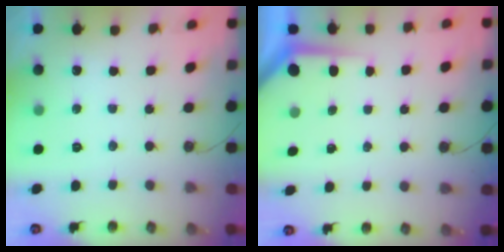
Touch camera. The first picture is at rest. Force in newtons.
{"total": 3.6, "press": 3.5, "slide": 0.3}